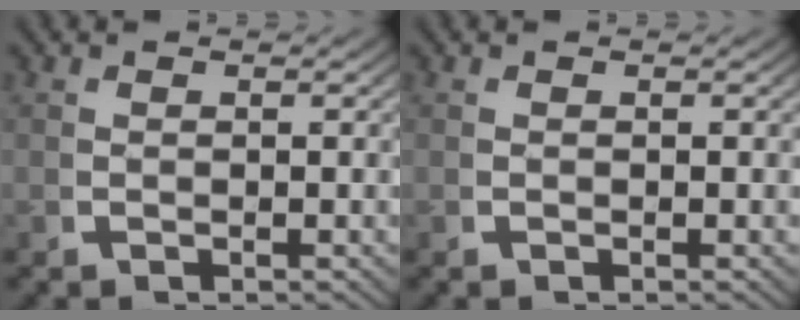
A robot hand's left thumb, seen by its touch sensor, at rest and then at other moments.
{"total": 0.0}